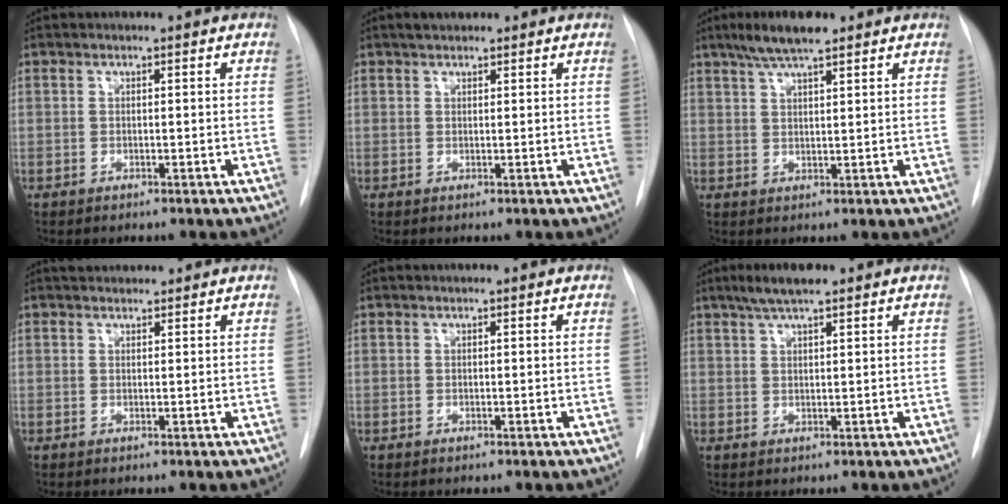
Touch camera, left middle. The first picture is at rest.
{"total": 1.8, "force": [1.4, 0.9, 0.6], "torque": [-0.012, 0.011, 0.020]}
{"total": 6.5, "force": [4.7, 1.0, 4.3], "torque": [-0.084, 0.012, 0.082]}
{"total": 2.9, "force": [2.7, 0.9, 0.6], "torque": [-0.006, 0.026, 0.042]}
{"total": 0.0}
{"total": 4.5, "force": [3.3, 0.7, 3.1], "torque": [-0.062, 0.013, 0.058]}